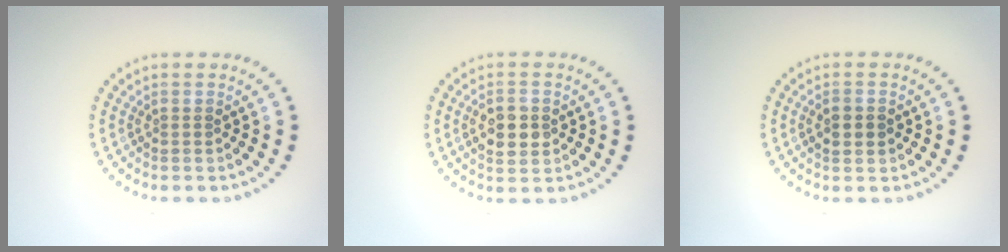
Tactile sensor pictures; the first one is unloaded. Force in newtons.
{"total": 2.8, "press": 2.8, "slide": 0.1}
{"total": 2.3, "press": 2.3, "slide": 0.0}